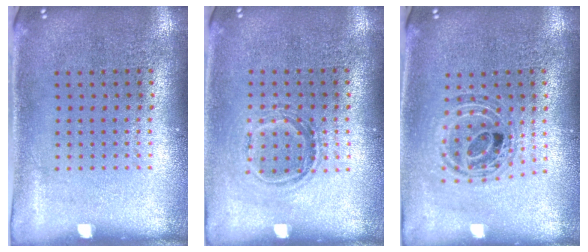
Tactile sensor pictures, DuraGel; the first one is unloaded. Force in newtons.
{"total": 1.1, "press": 0.9, "slide": 0.6}
{"total": 0.8, "press": 0.8, "slide": 0.2}